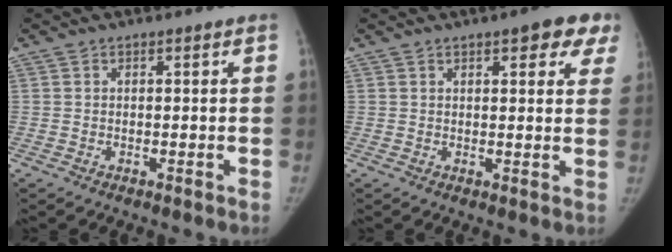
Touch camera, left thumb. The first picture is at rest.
{"total": 8.3, "force": [4.7, 2.9, 6.2], "torque": [-0.038, -0.011, 0.050]}